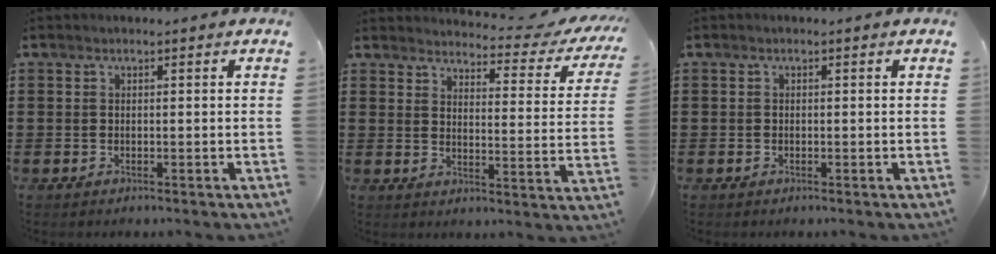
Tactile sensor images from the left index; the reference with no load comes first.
{"total": 3.7, "force": [3.4, 0.3, 1.6], "torque": [-0.036, -0.031, 0.048]}
{"total": 0.0}